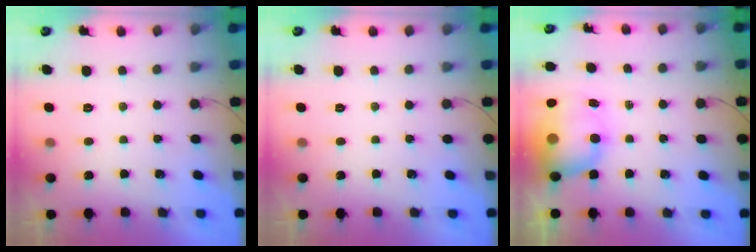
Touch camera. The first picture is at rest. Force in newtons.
{"total": 0.0}
{"total": 9.8, "press": 9.6, "slide": 2.0}